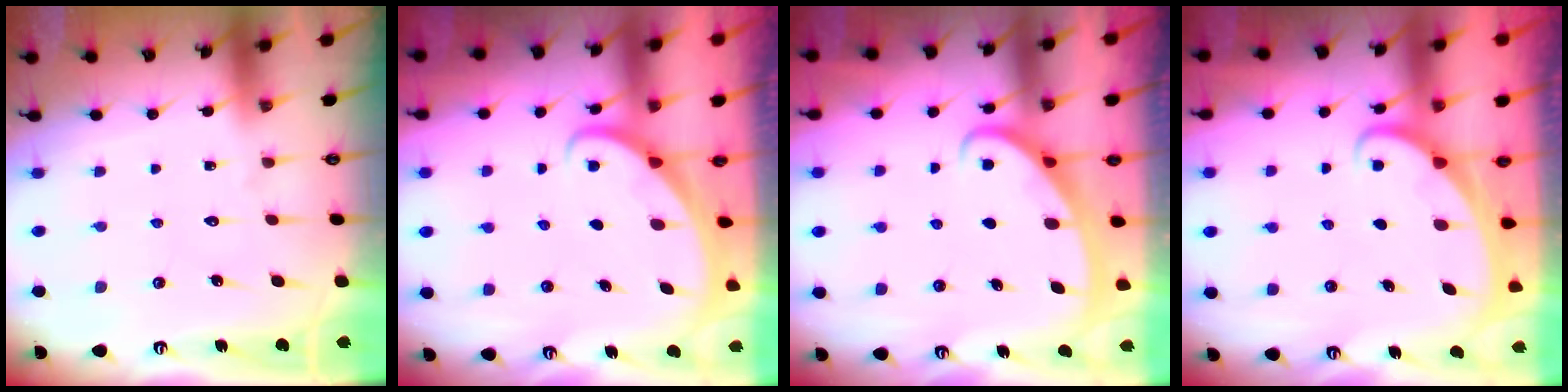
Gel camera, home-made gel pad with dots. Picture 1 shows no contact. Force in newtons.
{"total": 1.5, "press": 1.5, "slide": 0.1}
{"total": 2.6, "press": 2.6, "slide": 0.4}
{"total": 1.8, "press": 1.8, "slide": 0.1}